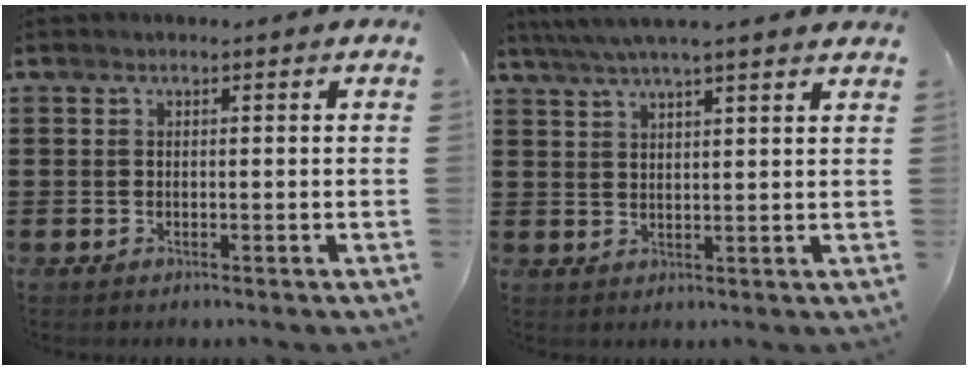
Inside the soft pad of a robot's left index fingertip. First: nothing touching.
{"total": 4.3, "force": [3.8, -0.2, 2.1], "torque": [-0.052, -0.010, 0.067]}